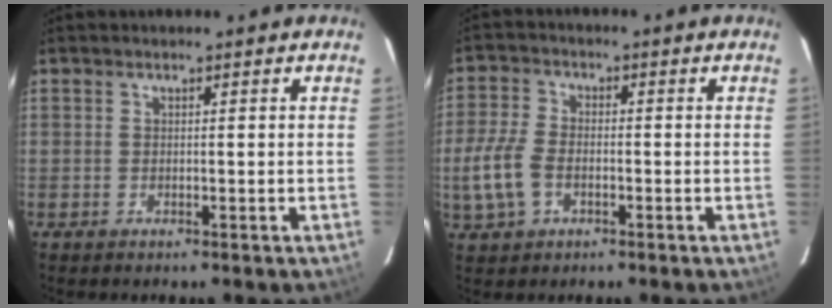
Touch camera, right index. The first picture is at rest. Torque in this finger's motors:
{"motor_torque": [0.84, -0.59, 0.55, 0.07]}